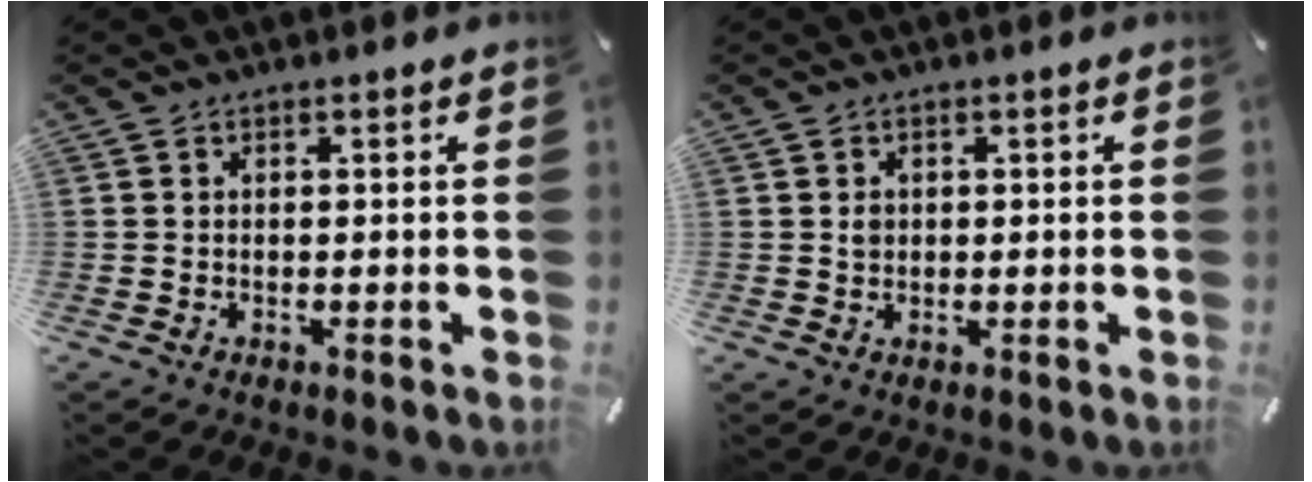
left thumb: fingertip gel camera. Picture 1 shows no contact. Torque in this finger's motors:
{"motor_torque": [0.22, 0.22, 0.13, -0.20, -0.01]}